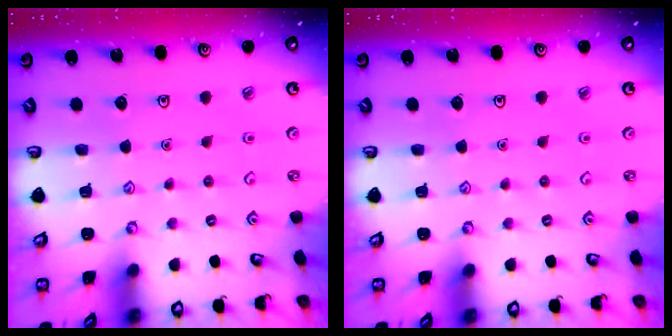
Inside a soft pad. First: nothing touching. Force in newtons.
{"total": 0.0}